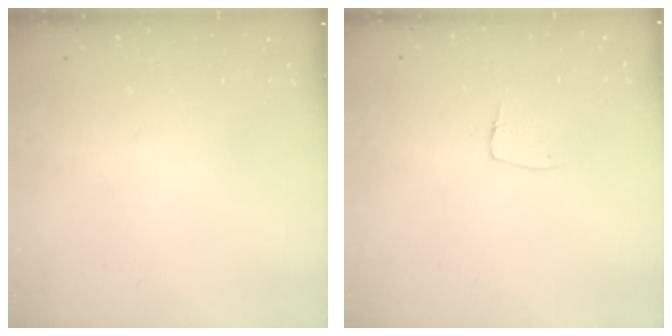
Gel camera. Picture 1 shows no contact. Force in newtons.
{"total": 4.6, "press": 4.6, "slide": 0.3}